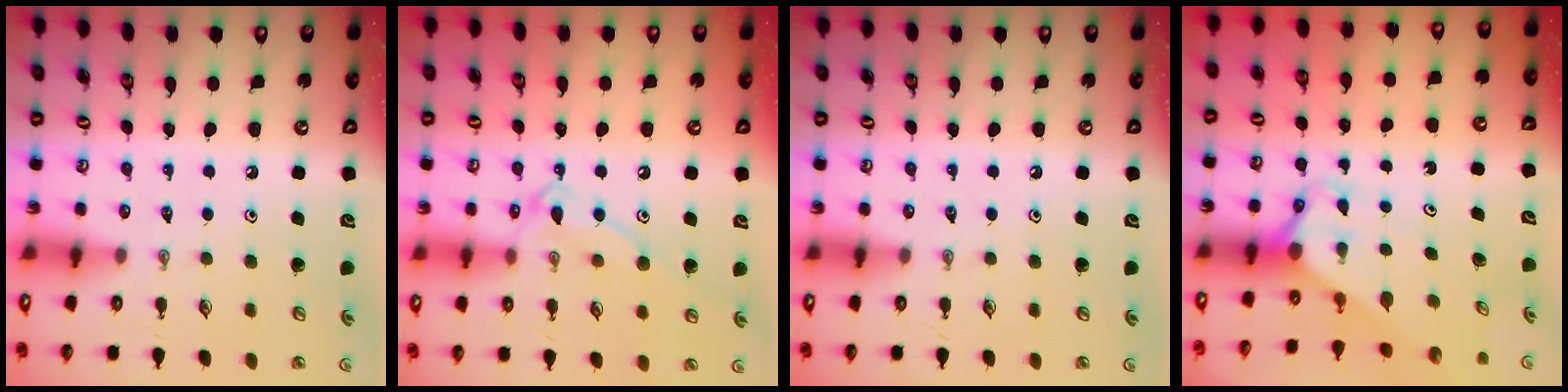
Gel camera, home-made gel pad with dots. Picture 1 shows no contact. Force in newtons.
{"total": 12.1, "press": 12.1, "slide": 0.5}
{"total": 0.0}
{"total": 2.7, "press": 2.7, "slide": 0.0}